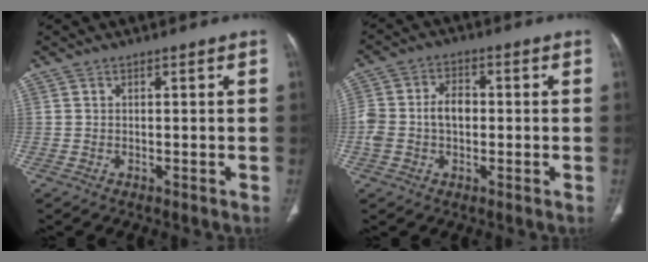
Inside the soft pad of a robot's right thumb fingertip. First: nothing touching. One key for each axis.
{"total": 7.5, "fx": -0.4, "fy": 5.1, "fz": 5.5, "tx": -0.112, "ty": 0.025, "tz": -0.007}